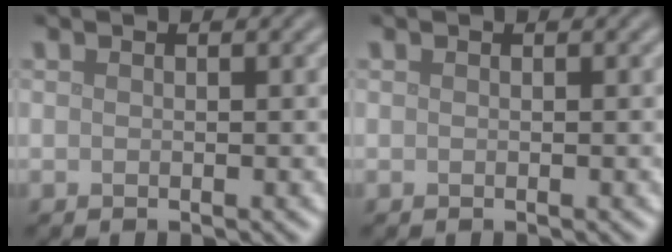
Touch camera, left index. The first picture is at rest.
{"total": 0.0}